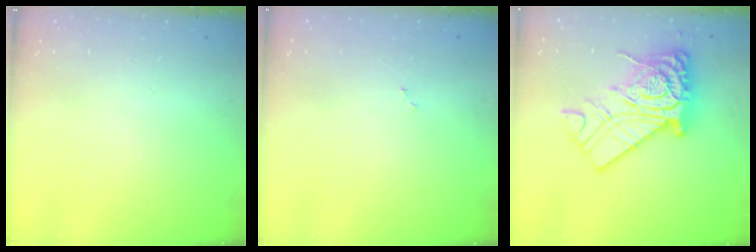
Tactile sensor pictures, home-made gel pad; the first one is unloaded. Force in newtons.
{"total": 2.3, "press": 2.3, "slide": 0.2}
{"total": 18.8, "press": 18.7, "slide": 1.5}